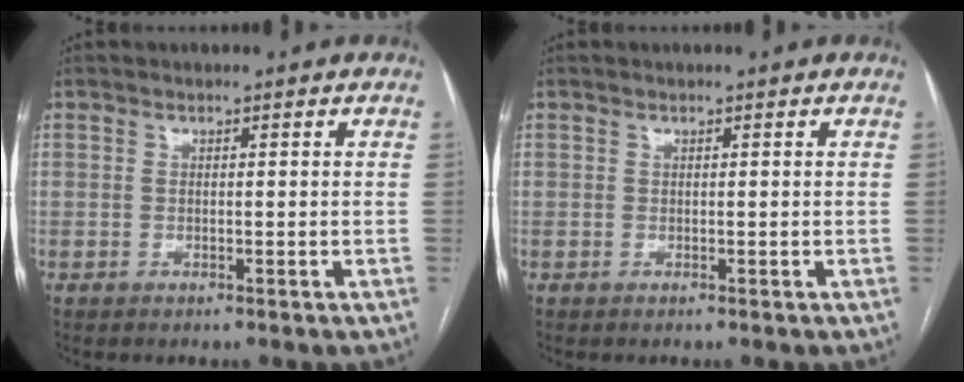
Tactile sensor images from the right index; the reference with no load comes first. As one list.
[{"total": 0.0}]